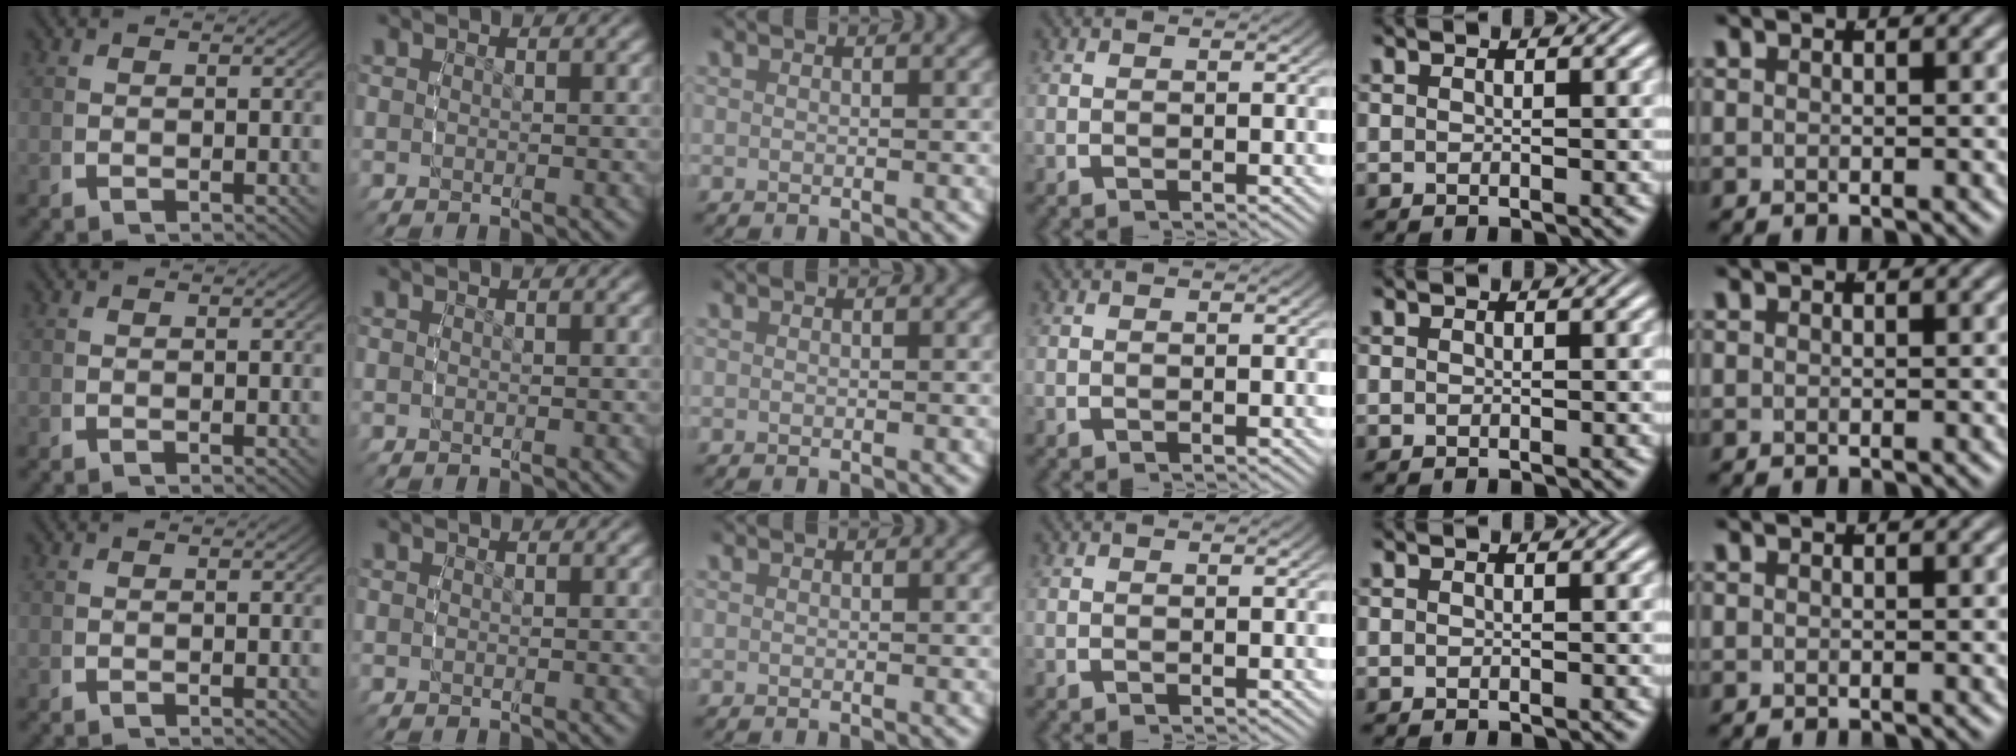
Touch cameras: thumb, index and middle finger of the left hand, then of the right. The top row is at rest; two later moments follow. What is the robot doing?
{"motion": "reach", "object": "paper towel"}